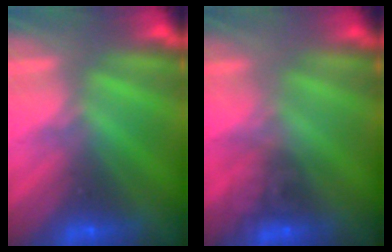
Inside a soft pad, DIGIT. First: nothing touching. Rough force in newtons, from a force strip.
{"total": 1.5}